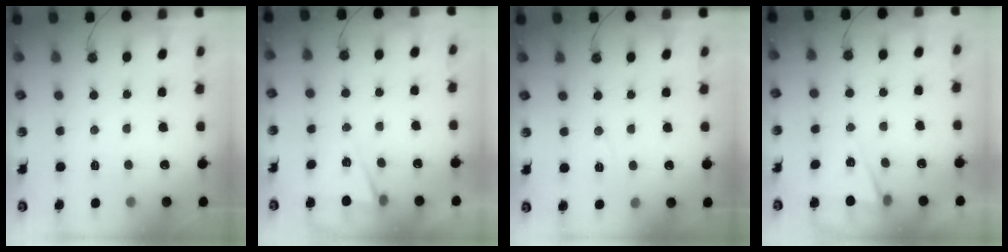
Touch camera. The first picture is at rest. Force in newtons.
{"total": 5.2, "press": 2.7, "slide": 4.5}
{"total": 6.0, "press": 4.0, "slide": 4.5}
{"total": 5.2, "press": 2.7, "slide": 4.5}